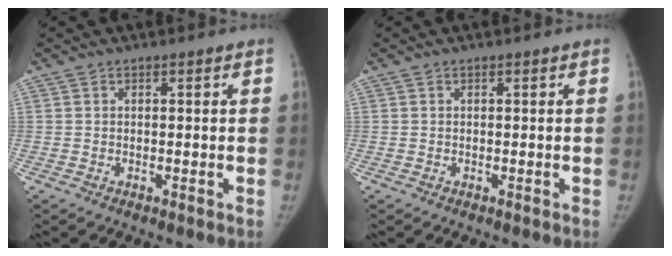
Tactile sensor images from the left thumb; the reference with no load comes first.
{"total": 0.0}